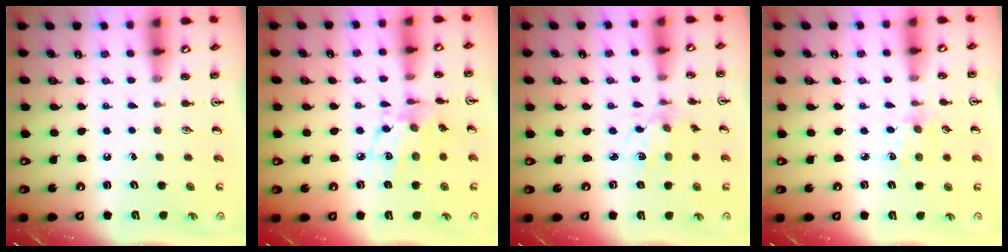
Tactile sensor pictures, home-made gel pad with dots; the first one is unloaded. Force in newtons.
{"total": 10.4, "press": 10.3, "slide": 0.7}
{"total": 3.0, "press": 2.8, "slide": 0.9}
{"total": 2.8, "press": 2.8, "slide": 0.5}